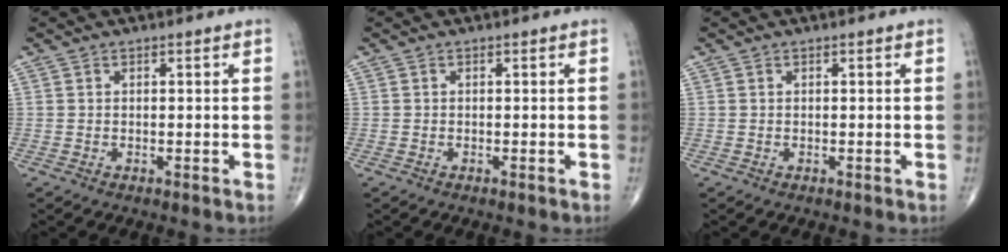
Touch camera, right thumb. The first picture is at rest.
{"total": 0.0}
{"total": 0.0}